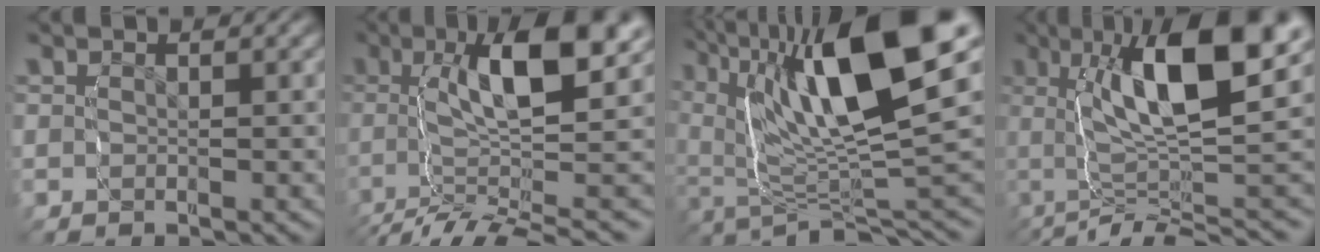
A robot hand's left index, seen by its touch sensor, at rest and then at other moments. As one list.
[{"total": 8.6, "force": [-0.4, 2.7, 8.2], "torque": [-0.136, -0.006, 0.005]}, {"total": 12.5, "force": [0.8, 5.4, 11.2], "torque": [-0.183, -0.012, 0.027]}, {"total": 10.8, "force": [1.8, 3.1, 10.1], "torque": [-0.144, 0.009, 0.031]}]